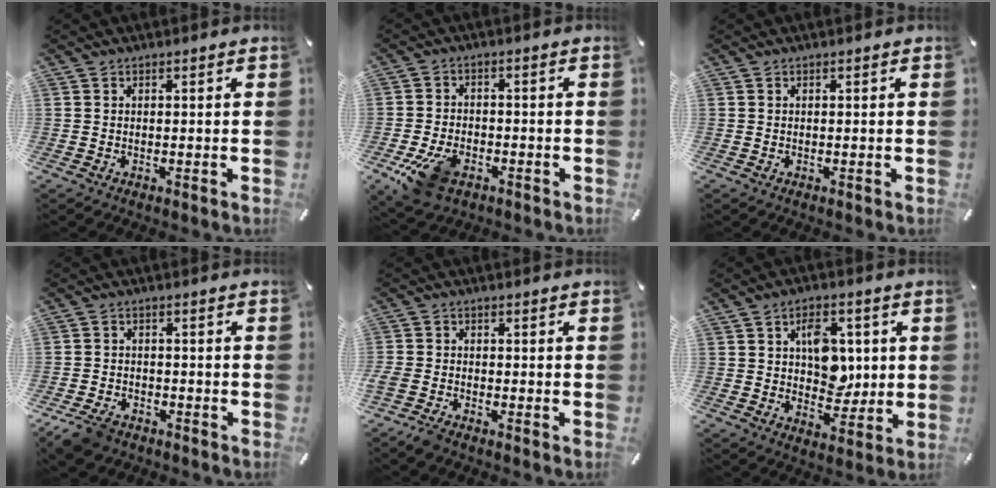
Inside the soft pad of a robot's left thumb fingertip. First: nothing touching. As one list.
[{"total": 9.8, "force": [-4.8, 6.0, 6.1], "torque": [-0.126, 0.010, -0.086]}, {"total": 0.0}, {"total": 5.4, "force": [-3.7, 3.3, 2.2], "torque": [-0.056, 0.015, -0.071]}, {"total": 3.4, "force": [-2.8, 1.5, 1.3], "torque": [-0.042, 0.010, -0.058]}, {"total": 9.6, "force": [1.7, 7.1, 6.2], "torque": [-0.073, 0.001, 0.026]}]